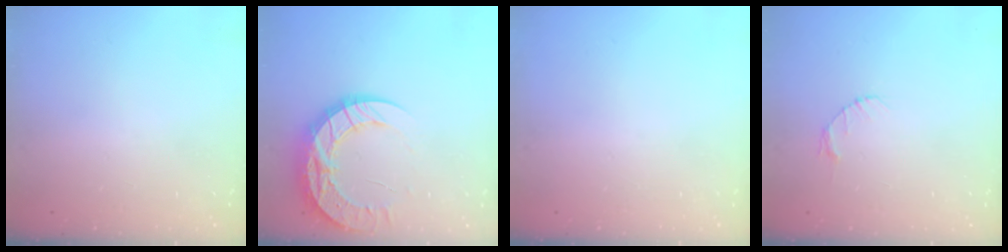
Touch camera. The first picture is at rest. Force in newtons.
{"total": 15.4, "press": 15.4, "slide": 1.1}
{"total": 0.0}
{"total": 2.6, "press": 2.6, "slide": 0.3}